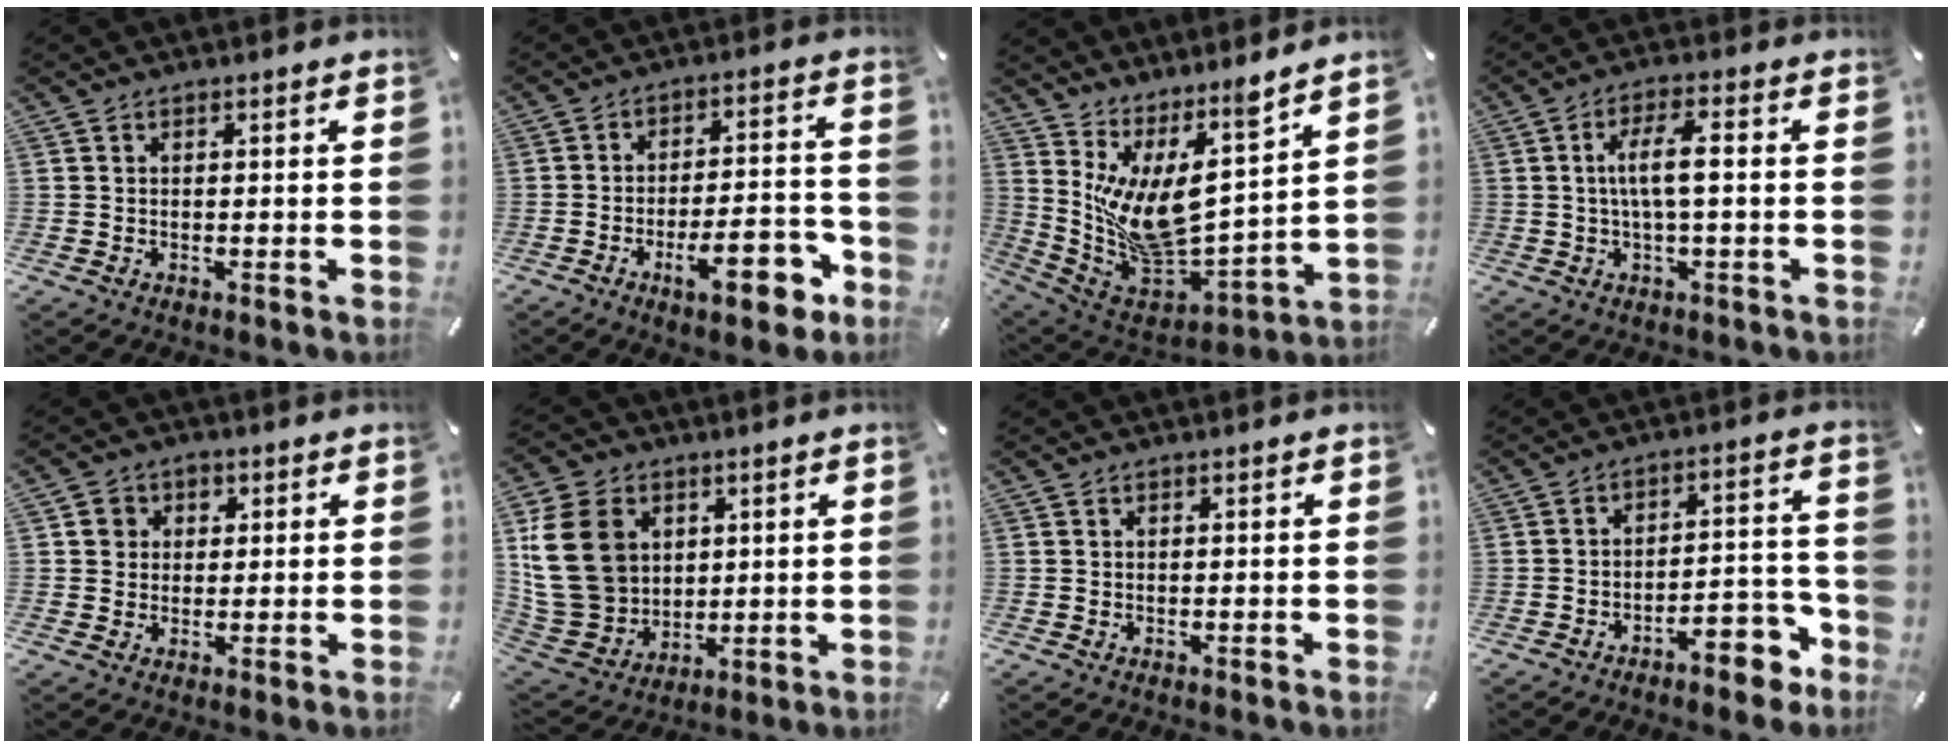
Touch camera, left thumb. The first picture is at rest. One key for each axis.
{"total": 13.8, "fx": -6.4, "fy": 4.7, "fz": 11.3, "tx": -0.159, "ty": 0.027, "tz": -0.099}
{"total": 11.7, "fx": 5.2, "fy": 5.2, "fz": 9.1, "tx": -0.199, "ty": -0.093, "tz": 0.086}
{"total": 7.2, "fx": 0.2, "fy": 1.6, "fz": 7.0, "tx": -0.136, "ty": 0.006, "tz": -0.003}
{"total": 4.5, "fx": 0.6, "fy": 4.3, "fz": 1.1, "tx": -0.007, "ty": 0.005, "tz": 0.005}
{"total": 17.5, "fx": 4.7, "fy": 14.3, "fz": 8.9, "tx": -0.210, "ty": -0.017, "tz": 0.089}
{"total": 0.0}
{"total": 11.3, "fx": -7.4, "fy": 4.7, "fz": 7.1, "tx": -0.066, "ty": 0.045, "tz": -0.129}